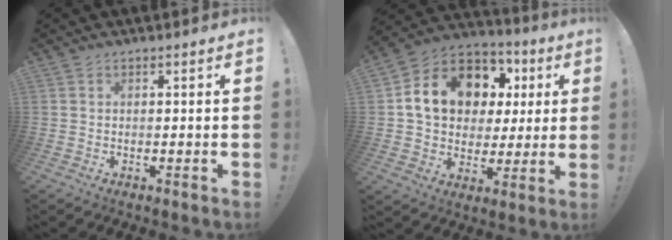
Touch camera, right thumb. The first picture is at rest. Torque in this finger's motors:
{"motor_torque": [0.78, 1.15, 0.79, -0.41, 0.10]}